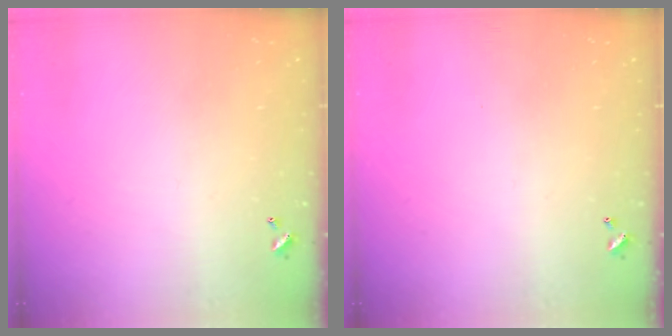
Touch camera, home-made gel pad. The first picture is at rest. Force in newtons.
{"total": 0.0}